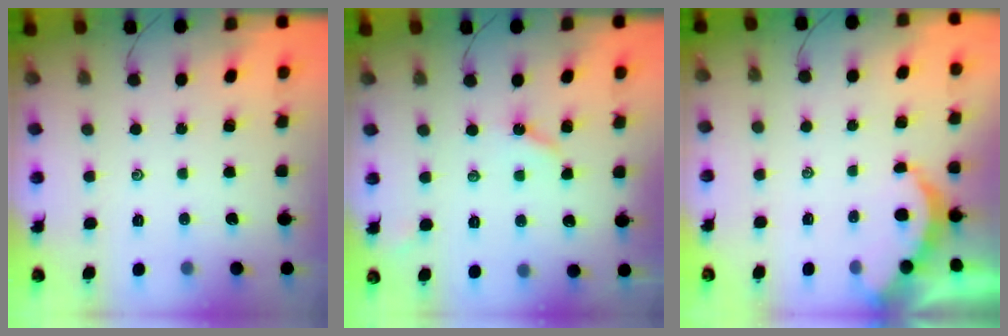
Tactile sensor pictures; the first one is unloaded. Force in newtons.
{"total": 4.2, "press": 4.1, "slide": 0.6}
{"total": 2.1, "press": 2.0, "slide": 0.4}